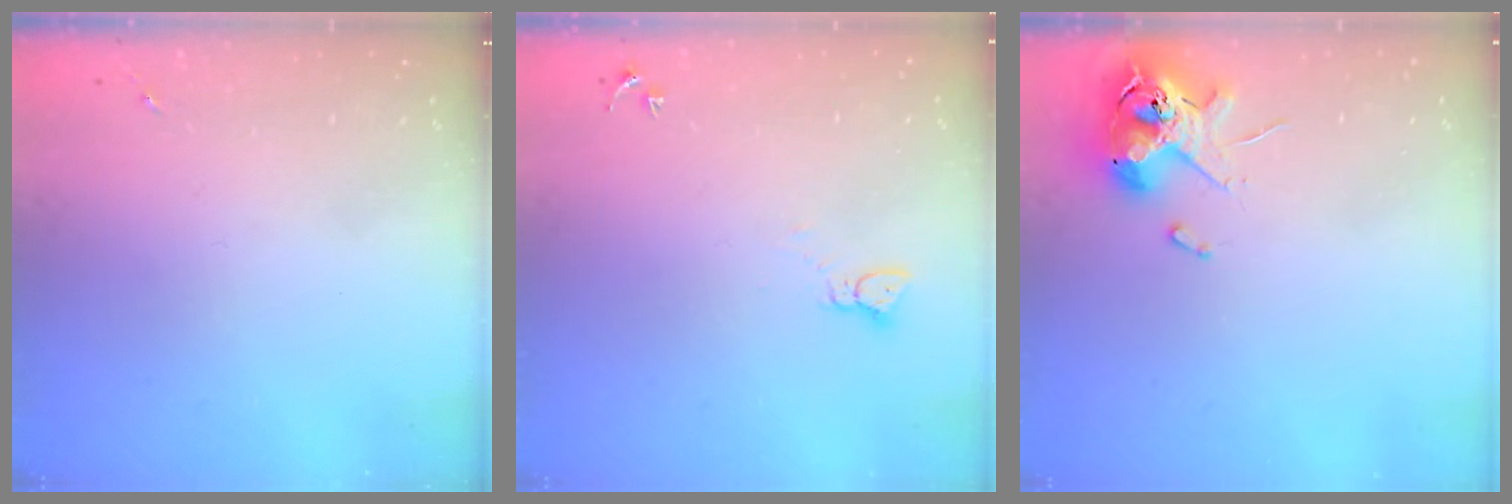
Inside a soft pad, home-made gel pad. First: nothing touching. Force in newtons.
{"total": 2.3, "press": 2.3, "slide": 0.3}
{"total": 11.6, "press": 11.4, "slide": 2.0}